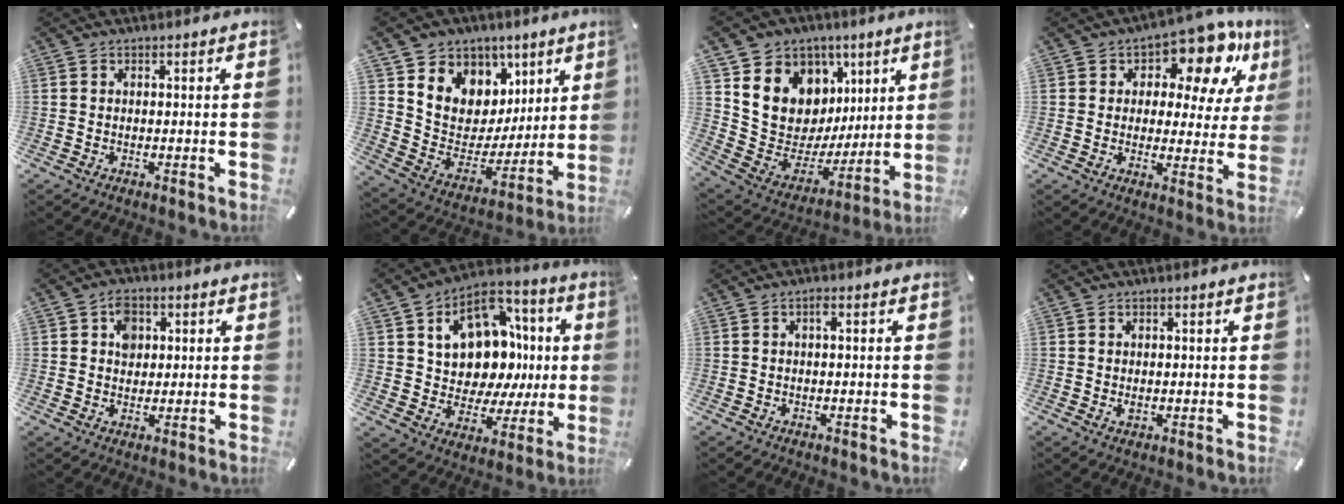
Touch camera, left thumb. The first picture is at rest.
{"total": 9.2, "force": [4.0, 8.3, -0.3], "torque": [-0.002, -0.062, 0.082]}
{"total": 14.7, "force": [5.7, 12.8, 4.7], "torque": [-0.066, -0.059, 0.123]}
{"total": 13.9, "force": [9.0, 6.8, 8.0], "torque": [-0.128, -0.058, 0.153]}
{"total": 5.1, "force": [1.2, 4.2, 2.4], "torque": [-0.025, -0.002, 0.015]}
{"total": 15.6, "force": [4.4, 12.3, 8.5], "torque": [-0.120, -0.040, 0.087]}
{"total": 1.4, "force": [0.1, 0.4, 1.3], "torque": [-0.027, 0.003, 0.001]}
{"total": 0.9, "force": [0.1, 0.8, 0.4], "torque": [-0.009, 0.004, 0.002]}